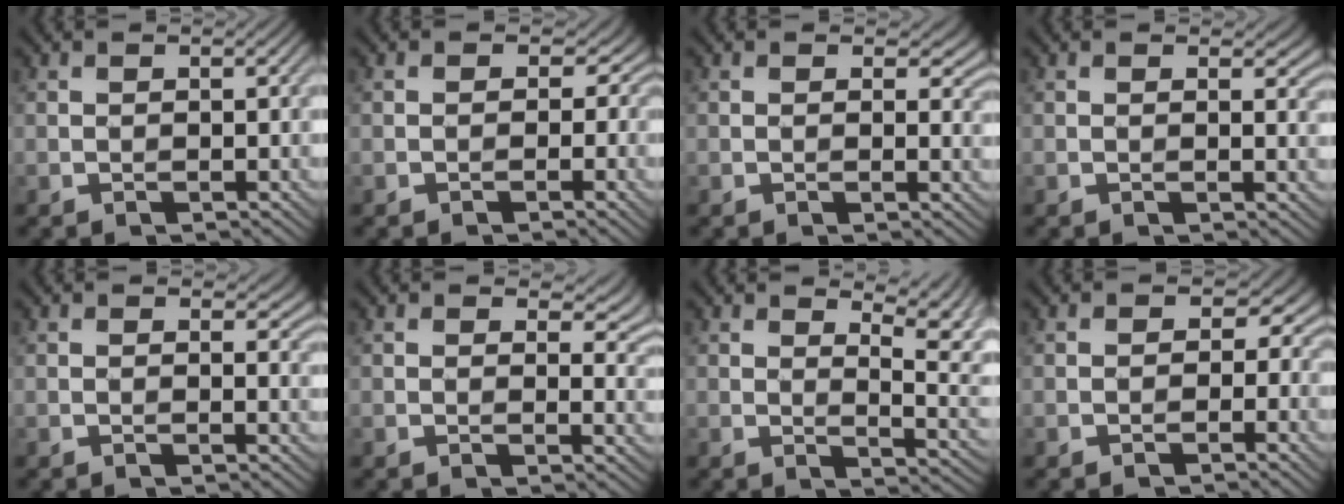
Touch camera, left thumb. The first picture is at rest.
{"total": 3.7, "force": [0.2, 3.1, 2.1], "torque": [-0.031, 0.012, -0.008]}
{"total": 3.6, "force": [1.6, 2.1, 2.4], "torque": [-0.034, -0.006, 0.018]}
{"total": 2.7, "force": [1.3, 1.4, 1.9], "torque": [-0.024, -0.006, 0.017]}
{"total": 3.0, "force": [1.5, 1.7, 2.0], "torque": [-0.026, -0.006, 0.019]}
{"total": 5.4, "force": [2.9, 2.9, 3.5], "torque": [-0.050, -0.004, 0.045]}
{"total": 7.0, "force": [3.5, 2.1, 5.7], "torque": [-0.088, 0.002, 0.052]}
{"total": 4.7, "force": [0.3, 3.8, 2.8], "torque": [-0.032, 0.015, -0.010]}